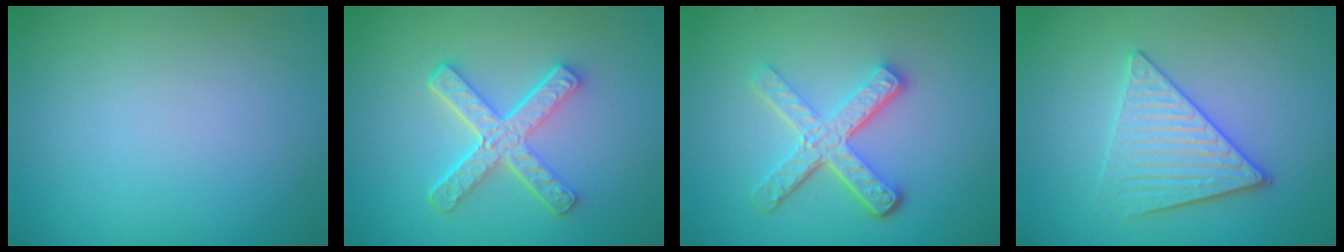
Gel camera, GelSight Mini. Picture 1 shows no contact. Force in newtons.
{"total": 5.1, "press": 3.7, "slide": 3.4}
{"total": 5.1, "press": 3.6, "slide": 3.5}
{"total": 3.8, "press": 3.5, "slide": 1.5}